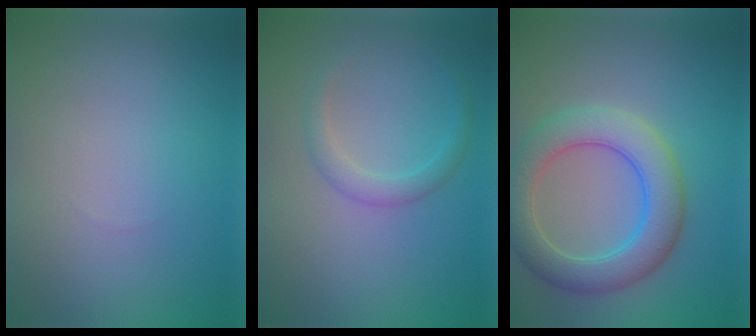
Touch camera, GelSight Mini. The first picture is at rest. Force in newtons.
{"total": 1.7, "press": 1.7, "slide": 0.1}
{"total": 5.9, "press": 5.9, "slide": 0.4}